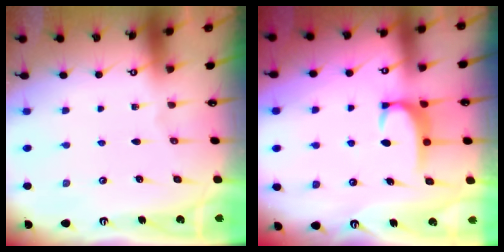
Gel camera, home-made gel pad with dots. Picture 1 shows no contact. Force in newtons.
{"total": 2.6, "press": 2.6, "slide": 0.4}